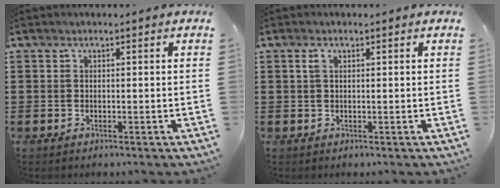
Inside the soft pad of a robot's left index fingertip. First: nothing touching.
{"total": 1.5, "force": [0.5, 0.7, 1.2], "torque": [-0.027, 0.005, 0.009]}